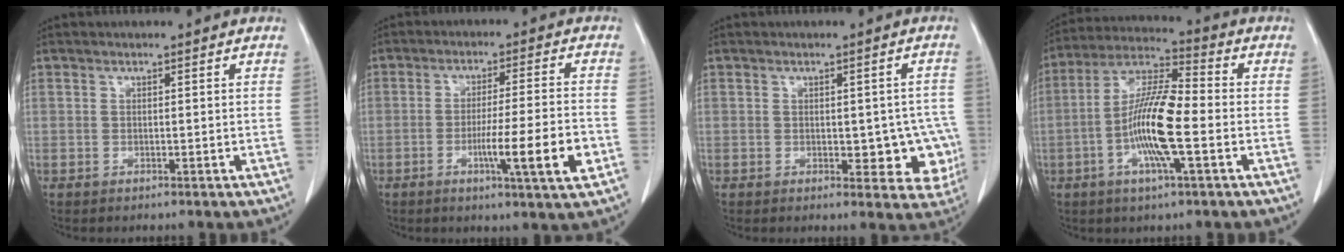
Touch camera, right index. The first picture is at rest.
{"total": 10.1, "force": [-3.4, -0.4, 9.5], "torque": [-0.152, -0.014, -0.055]}
{"total": 7.6, "force": [-1.1, 4.0, 6.4], "torque": [-0.046, 0.010, -0.006]}
{"total": 12.8, "force": [-3.0, 1.7, 12.3], "torque": [-0.241, 0.002, -0.063]}